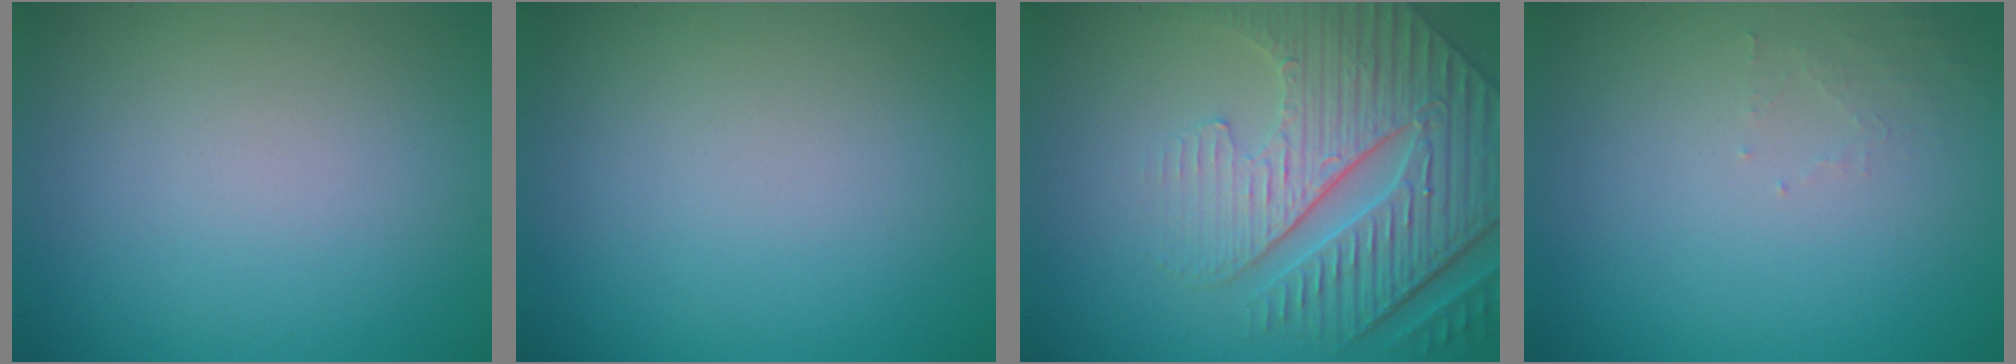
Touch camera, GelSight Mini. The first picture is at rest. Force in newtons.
{"total": 0.0}
{"total": 7.3, "press": 5.9, "slide": 4.3}
{"total": 1.0, "press": 1.0, "slide": 0.2}